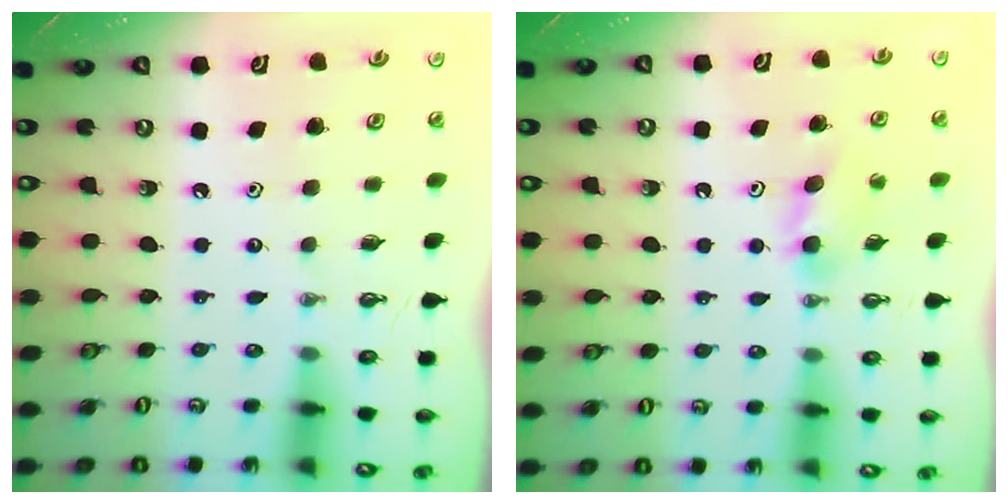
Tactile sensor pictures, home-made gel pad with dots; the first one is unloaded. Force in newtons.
{"total": 7.1, "press": 3.4, "slide": 6.3}